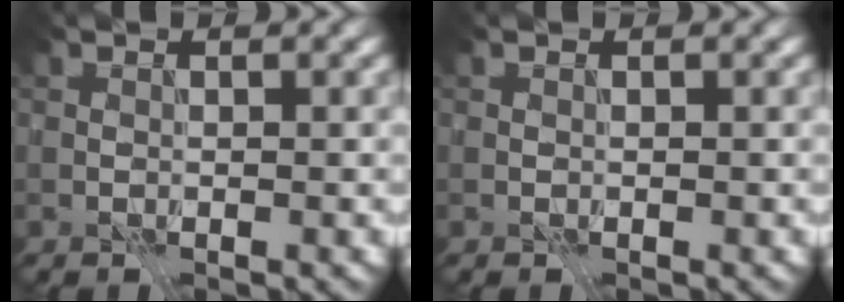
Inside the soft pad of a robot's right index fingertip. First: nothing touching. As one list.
[{"total": 0.0}]